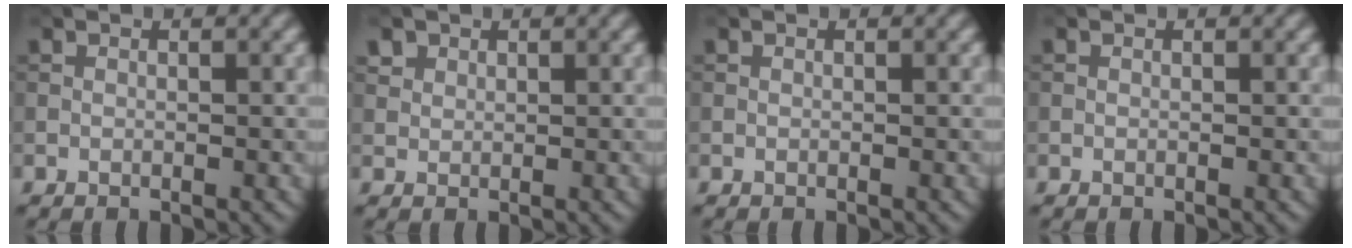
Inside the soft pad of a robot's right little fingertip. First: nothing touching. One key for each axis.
{"total": 1.2, "fx": 0.8, "fy": 0.9, "fz": 0.2, "tx": -0.003, "ty": 0.000, "tz": 0.017}
{"total": 0.0}
{"total": 0.0}